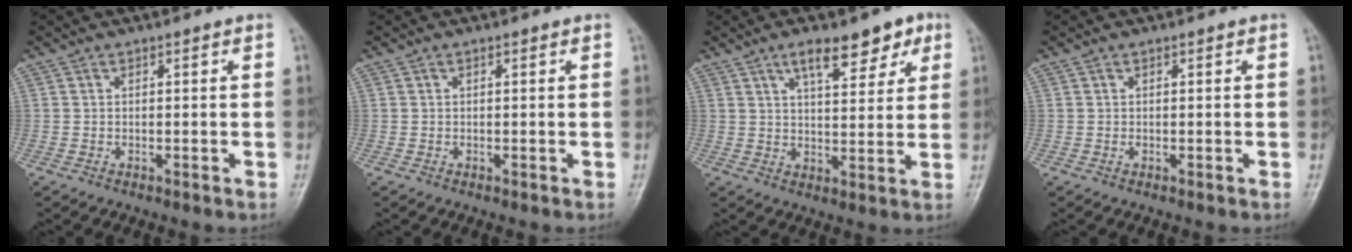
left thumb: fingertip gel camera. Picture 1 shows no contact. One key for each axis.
{"total": 0.0}
{"total": 9.6, "fx": 5.6, "fy": 4.0, "fz": 6.7, "tx": -0.071, "ty": -0.024, "tz": 0.086}
{"total": 0.0}